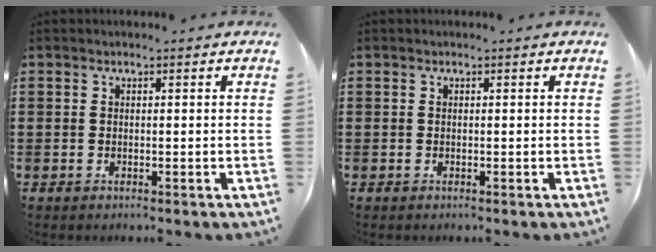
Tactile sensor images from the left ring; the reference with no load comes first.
{"total": 0.0}